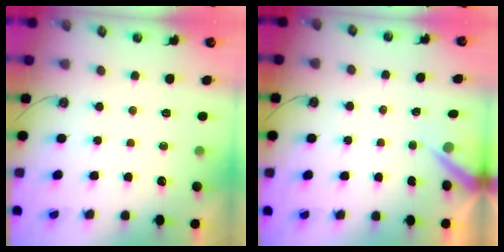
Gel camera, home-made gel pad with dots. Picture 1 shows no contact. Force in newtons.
{"total": 4.1, "press": 4.1, "slide": 0.4}